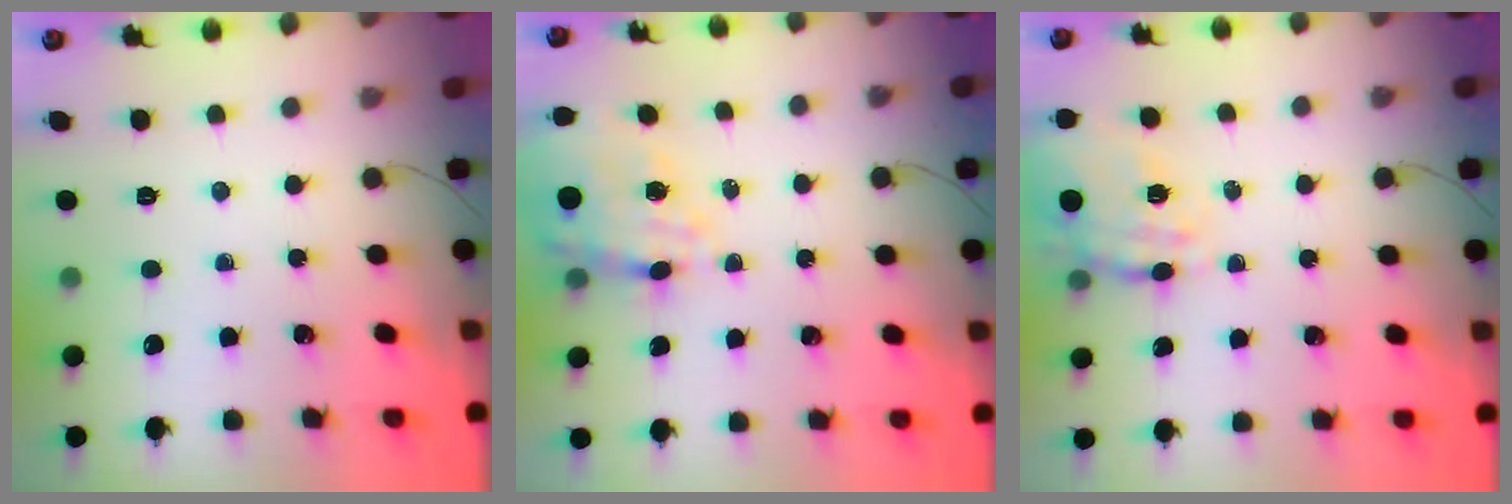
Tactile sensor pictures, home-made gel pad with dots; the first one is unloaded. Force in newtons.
{"total": 15.0, "press": 14.5, "slide": 3.8}
{"total": 17.9, "press": 17.8, "slide": 1.6}